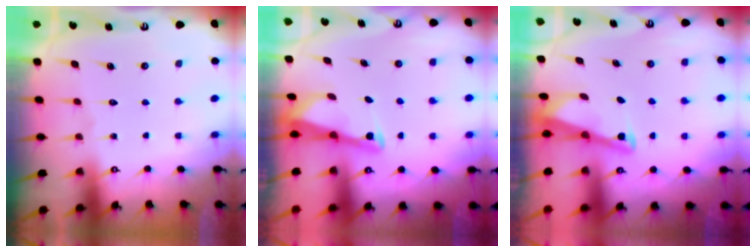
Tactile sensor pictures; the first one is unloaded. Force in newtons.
{"total": 2.6, "press": 2.6, "slide": 0.1}
{"total": 3.0, "press": 3.0, "slide": 0.3}